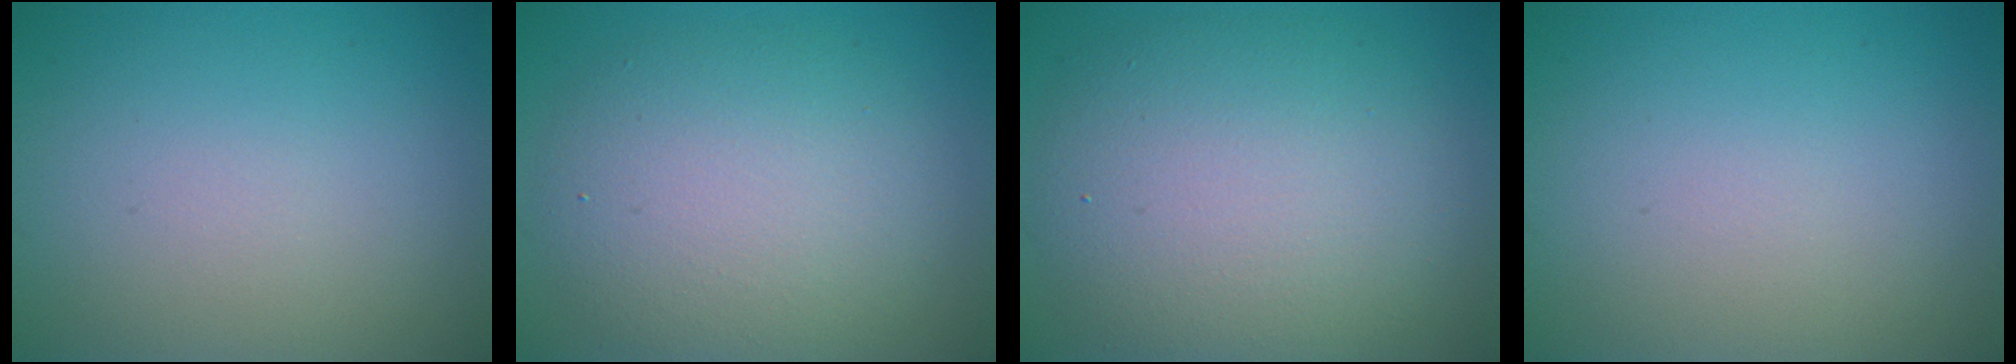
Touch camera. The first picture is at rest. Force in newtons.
{"total": 7.1, "press": 7.0, "slide": 0.6}
{"total": 9.6, "press": 9.6, "slide": 0.2}
{"total": 0.0}